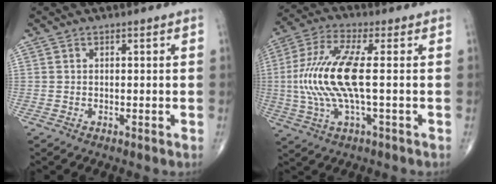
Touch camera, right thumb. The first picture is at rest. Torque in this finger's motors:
{"motor_torque": [0.67, 0.63, 1.58, -0.13, 0.58]}